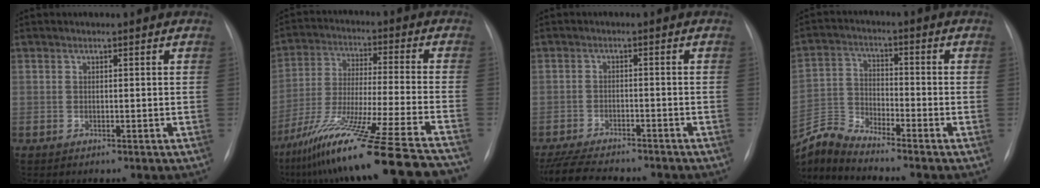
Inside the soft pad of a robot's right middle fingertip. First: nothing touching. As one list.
[{"total": 25.7, "force": [-21.1, -2.0, 14.6], "torque": [-0.207, -0.056, -0.339]}, {"total": 11.4, "force": [-10.1, 2.4, 4.8], "torque": [-0.086, -0.011, -0.150]}, {"total": 7.2, "force": [-7.1, -1.3, 0.4], "torque": [-0.022, -0.002, -0.143]}]